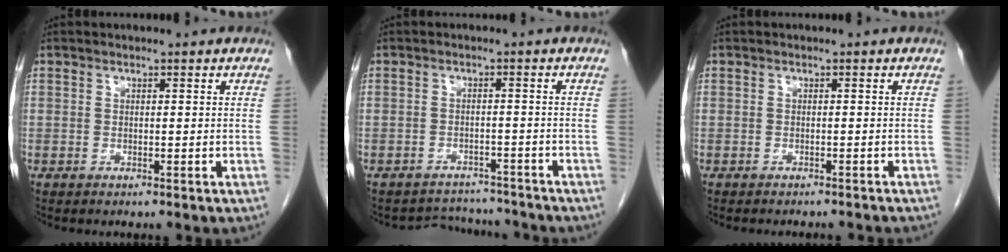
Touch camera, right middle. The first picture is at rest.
{"total": 5.7, "force": [-5.5, 1.4, -0.8], "torque": [0.010, 0.017, -0.073]}
{"total": 5.7, "force": [-5.2, 1.3, 2.1], "torque": [-0.024, -0.006, -0.058]}